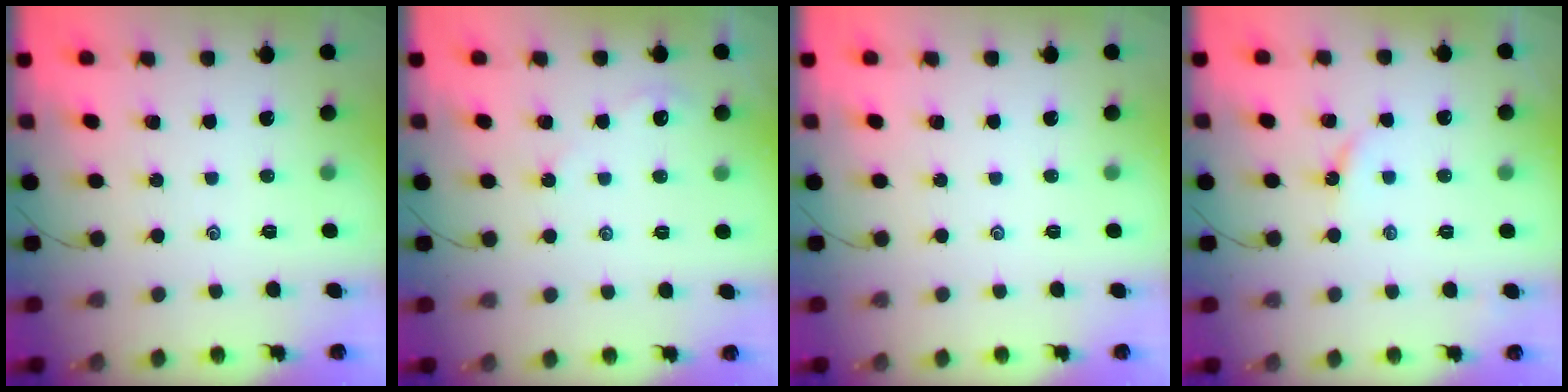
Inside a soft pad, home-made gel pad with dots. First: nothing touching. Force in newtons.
{"total": 3.2, "press": 3.2, "slide": 0.4}
{"total": 0.0}
{"total": 2.8, "press": 2.7, "slide": 0.4}